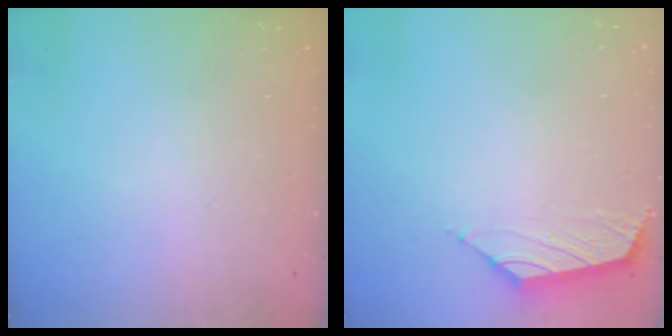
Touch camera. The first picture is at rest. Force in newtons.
{"total": 1.5, "press": 1.4, "slide": 0.6}